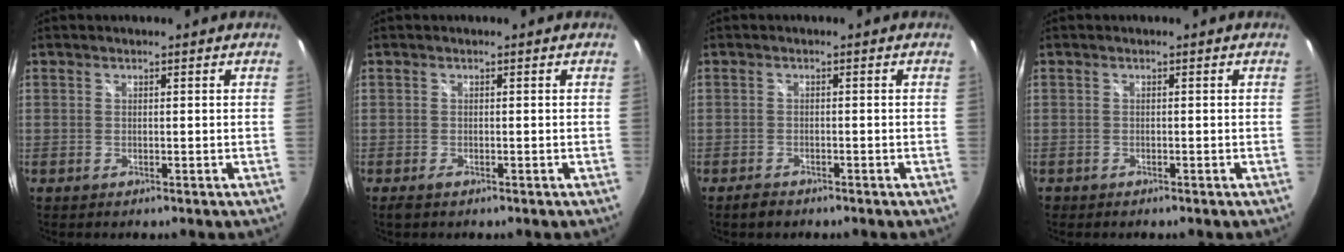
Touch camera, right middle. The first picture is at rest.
{"total": 1.2, "force": [-0.9, 0.4, 0.7], "torque": [-0.014, -0.005, -0.016]}
{"total": 2.2, "force": [-1.8, 0.9, 0.8], "torque": [-0.022, -0.006, -0.032]}
{"total": 0.8, "force": [-0.7, 0.4, 0.1], "torque": [-0.007, -0.004, -0.013]}